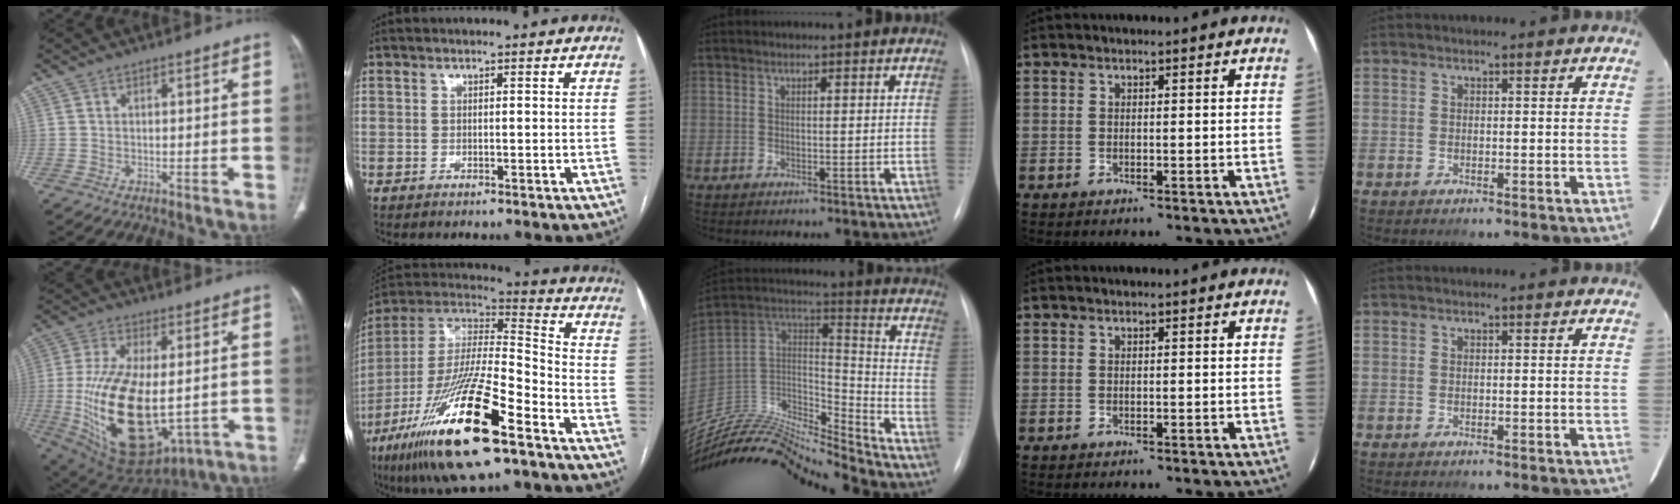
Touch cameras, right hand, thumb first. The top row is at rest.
{"thumb": {"total": 23.5, "force": [-2.5, 11.8, 20.1], "torque": [-0.388, -0.026, -0.010]}, "index": {"total": 25.2, "force": [-14.0, 4.4, 20.5], "torque": [-0.404, -0.043, -0.252]}, "middle": {"total": 21.7, "force": [-20.8, 0.6, 6.3], "torque": [-0.127, 0.030, -0.363]}}